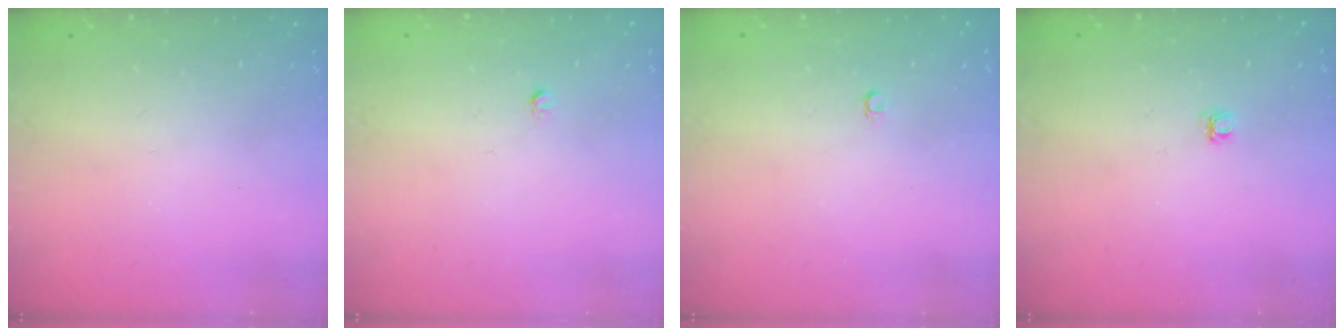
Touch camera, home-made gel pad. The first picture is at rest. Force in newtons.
{"total": 2.5, "press": 2.5, "slide": 0.2}
{"total": 2.2, "press": 2.2, "slide": 0.2}
{"total": 4.1, "press": 4.1, "slide": 0.5}